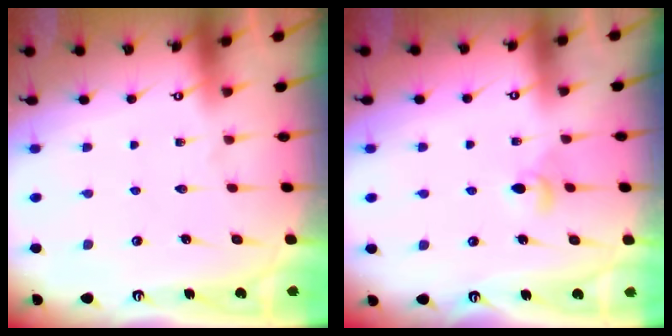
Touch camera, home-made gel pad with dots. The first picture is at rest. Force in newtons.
{"total": 3.9, "press": 3.8, "slide": 0.7}